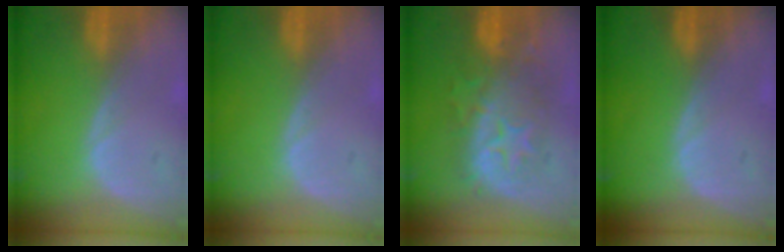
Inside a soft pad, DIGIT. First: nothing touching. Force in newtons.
{"total": 0.0}
{"total": 8.4, "press": 8.4, "slide": 0.2}
{"total": 0.0}